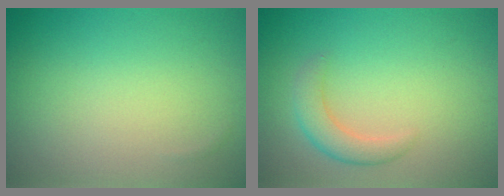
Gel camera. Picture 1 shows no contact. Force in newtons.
{"total": 2.7, "press": 2.6, "slide": 0.2}